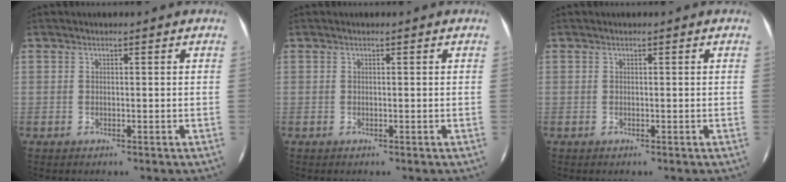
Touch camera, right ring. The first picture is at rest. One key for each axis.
{"total": 0.0}
{"total": 0.0}